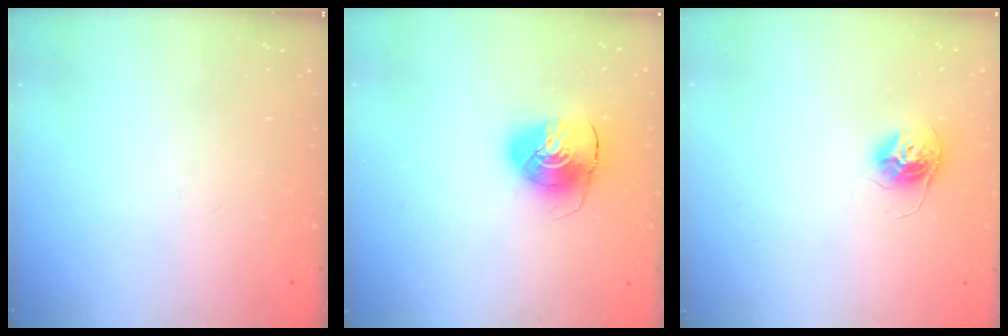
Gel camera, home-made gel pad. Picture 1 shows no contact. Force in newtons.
{"total": 10.1, "press": 10.1, "slide": 0.7}
{"total": 10.8, "press": 10.8, "slide": 0.8}